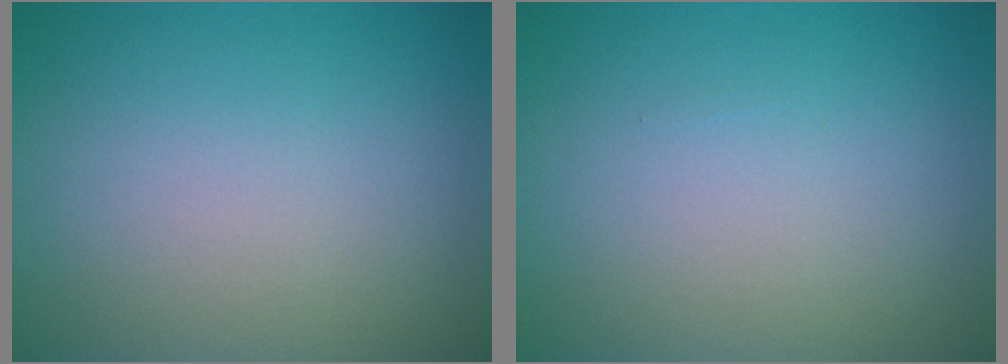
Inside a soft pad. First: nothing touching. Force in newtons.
{"total": 0.0}